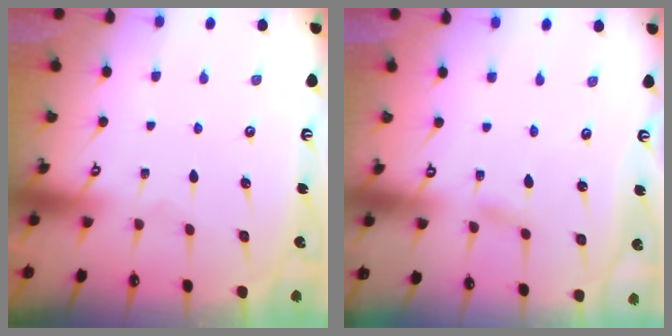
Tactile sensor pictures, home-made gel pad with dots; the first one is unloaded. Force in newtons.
{"total": 1.3, "press": 1.3, "slide": 0.1}